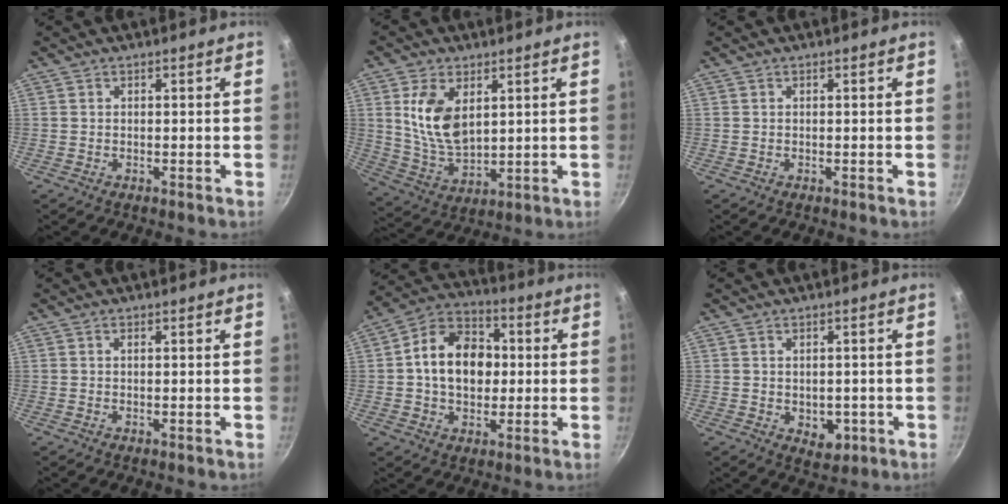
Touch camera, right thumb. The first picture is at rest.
{"total": 11.8, "force": [3.5, 6.9, 8.9], "torque": [-0.161, -0.026, 0.079]}
{"total": 0.0}
{"total": 0.5, "force": [0.1, 0.1, 0.5], "torque": [-0.010, 0.001, 0.001]}
{"total": 14.7, "force": [0.7, 10.8, 9.9], "torque": [-0.127, 0.022, -0.004]}
{"total": 4.8, "force": [-1.1, 3.5, 3.1], "torque": [-0.023, 0.000, -0.008]}